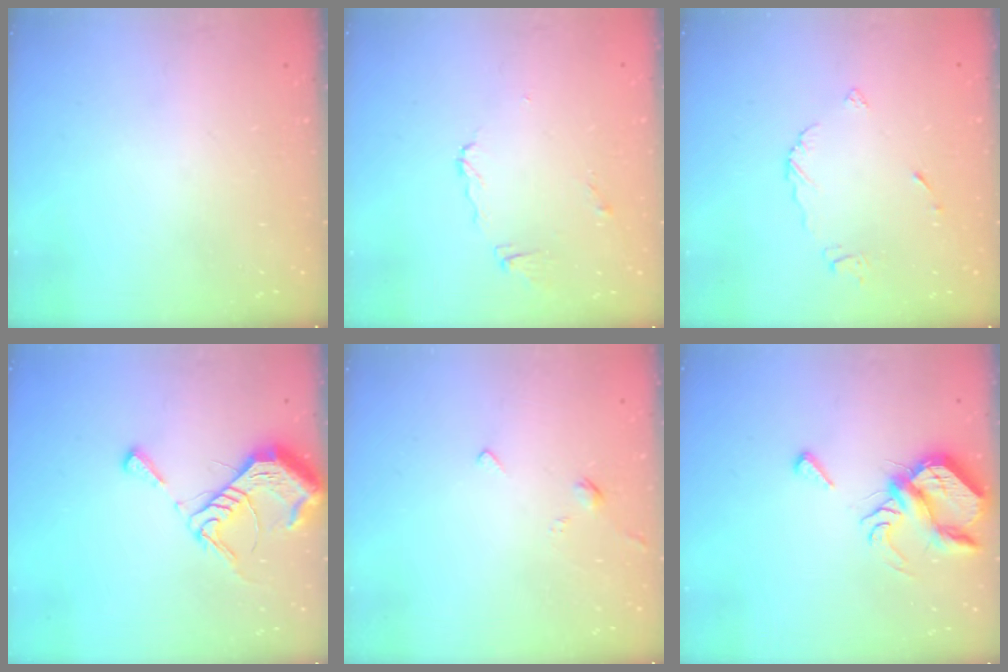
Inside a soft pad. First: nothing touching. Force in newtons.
{"total": 5.3, "press": 5.3, "slide": 0.5}
{"total": 5.3, "press": 5.3, "slide": 0.2}
{"total": 10.2, "press": 10.2, "slide": 1.1}
{"total": 2.4, "press": 2.4, "slide": 0.5}
{"total": 8.6, "press": 8.6, "slide": 0.7}